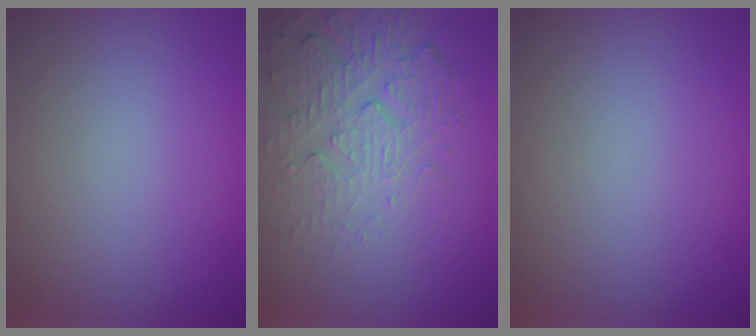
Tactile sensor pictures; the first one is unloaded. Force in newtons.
{"total": 5.4, "press": 3.7, "slide": 4.0}
{"total": 0.0}